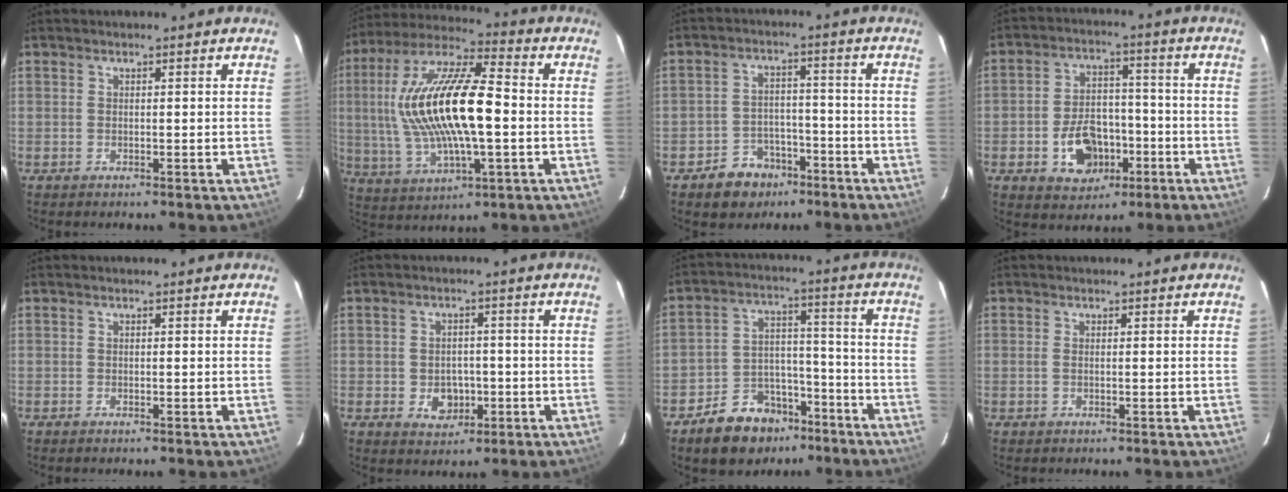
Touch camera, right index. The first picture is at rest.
{"total": 20.8, "force": [0.2, 6.7, 19.7], "torque": [-0.385, 0.009, 0.003]}
{"total": 7.7, "force": [-4.9, 5.7, 1.6], "torque": [-0.048, 0.024, -0.063]}
{"total": 11.1, "force": [-4.3, 7.9, 6.5], "torque": [-0.130, 0.020, -0.052]}
{"total": 0.0}
{"total": 5.2, "force": [-1.4, 4.2, 2.6], "torque": [-0.053, 0.005, -0.008]}
{"total": 12.0, "force": [-8.3, 7.8, 3.7], "torque": [-0.083, 0.038, -0.116]}
{"total": 0.8, "force": [-0.1, 0.3, 0.7], "torque": [-0.018, 0.000, -0.003]}